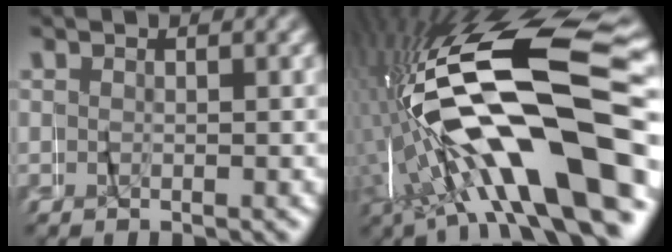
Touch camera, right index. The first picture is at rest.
{"total": 20.4, "force": [0.5, 8.6, 18.5], "torque": [-0.358, -0.004, 0.022]}